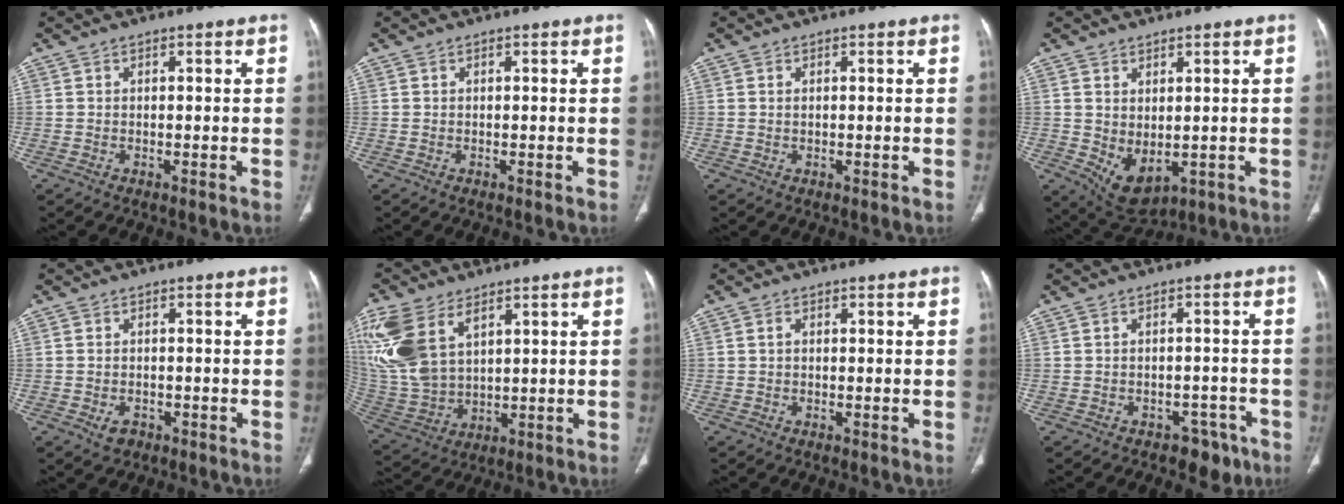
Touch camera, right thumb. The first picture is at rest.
{"total": 0.0}
{"total": 0.6, "force": [0.3, 0.3, 0.5], "torque": [-0.012, 0.003, 0.005]}
{"total": 6.9, "force": [-0.6, 4.2, 5.4], "torque": [-0.078, -0.008, 0.018]}
{"total": 2.6, "force": [-1.2, 1.9, 1.3], "torque": [-0.017, 0.006, -0.013]}
{"total": 17.9, "force": [8.1, 10.6, 11.9], "torque": [-0.279, -0.018, 0.174]}
{"total": 0.8, "force": [0.0, 0.6, 0.5], "torque": [-0.008, 0.002, -0.001]}
{"total": 5.1, "force": [-3.4, 3.4, 1.7], "torque": [-0.003, 0.028, -0.041]}